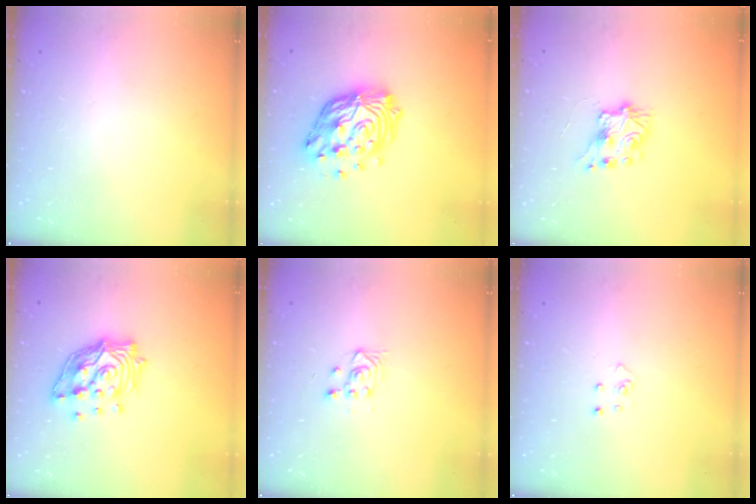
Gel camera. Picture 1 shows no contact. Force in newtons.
{"total": 16.7, "press": 16.6, "slide": 1.7}
{"total": 7.8, "press": 7.8, "slide": 0.3}
{"total": 15.5, "press": 15.4, "slide": 0.9}
{"total": 3.6, "press": 3.3, "slide": 1.4}
{"total": 3.6, "press": 3.6, "slide": 0.3}